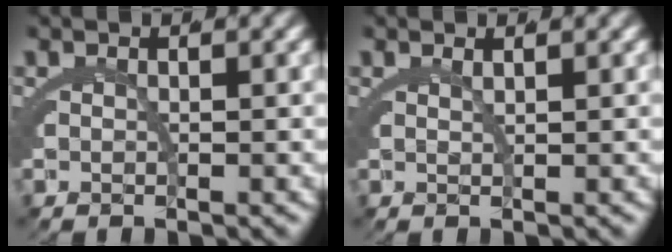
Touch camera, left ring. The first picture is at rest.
{"total": 1.4, "force": [0.9, -1.1, 0.2], "torque": [0.002, -0.002, 0.021]}